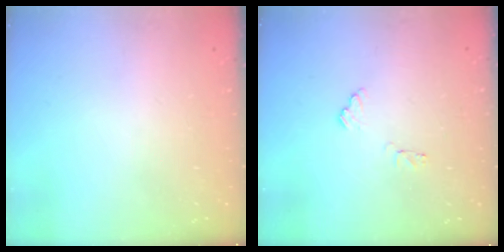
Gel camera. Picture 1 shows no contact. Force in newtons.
{"total": 5.4, "press": 5.4, "slide": 0.3}